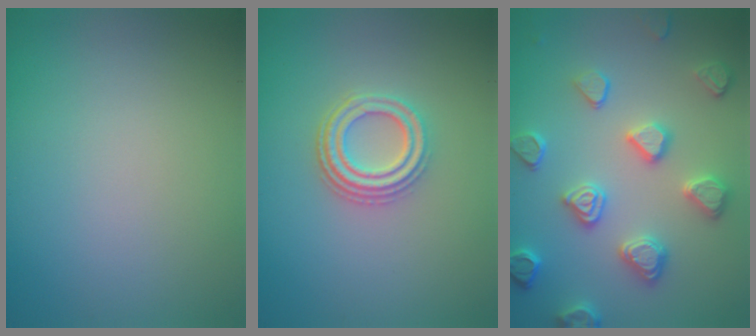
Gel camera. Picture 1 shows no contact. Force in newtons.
{"total": 3.6, "press": 3.0, "slide": 2.0}
{"total": 4.6, "press": 4.2, "slide": 2.0}